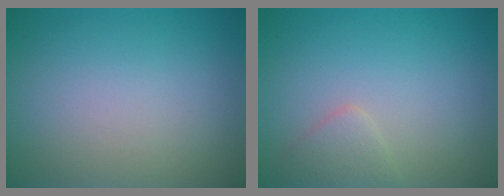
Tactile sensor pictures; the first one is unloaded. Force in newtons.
{"total": 1.6, "press": 1.6, "slide": 0.1}